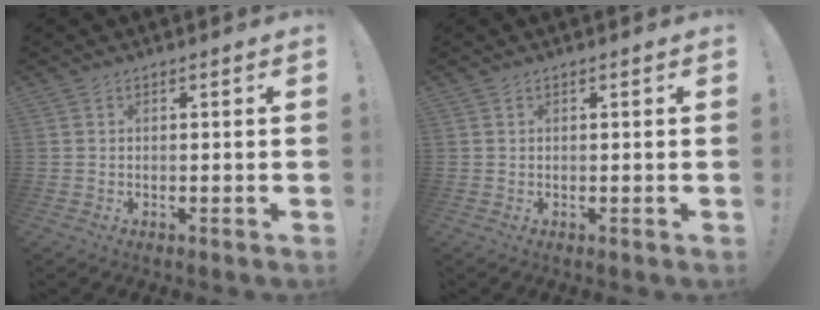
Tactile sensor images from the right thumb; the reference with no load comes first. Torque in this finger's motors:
{"motor_torque": [0.00, -0.02, 0.01, 0.05, 0.01]}